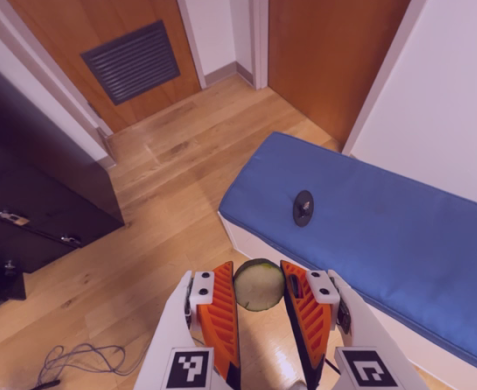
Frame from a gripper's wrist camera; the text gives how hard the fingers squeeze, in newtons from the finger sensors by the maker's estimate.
{"total": 9.3, "left": 9.5, "right": 9.1}